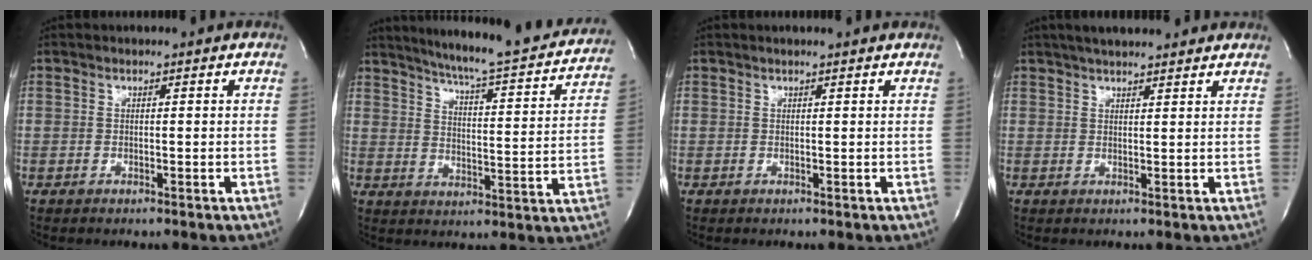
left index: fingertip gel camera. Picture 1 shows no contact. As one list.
[{"total": 23.4, "force": [21.2, 1.5, 9.6], "torque": [-0.144, -0.049, 0.267]}, {"total": 1.9, "force": [1.6, -0.2, 0.9], "torque": [-0.018, 0.011, 0.020]}, {"total": 8.4, "force": [7.2, 1.3, 4.0], "torque": [-0.064, 0.032, 0.101]}]